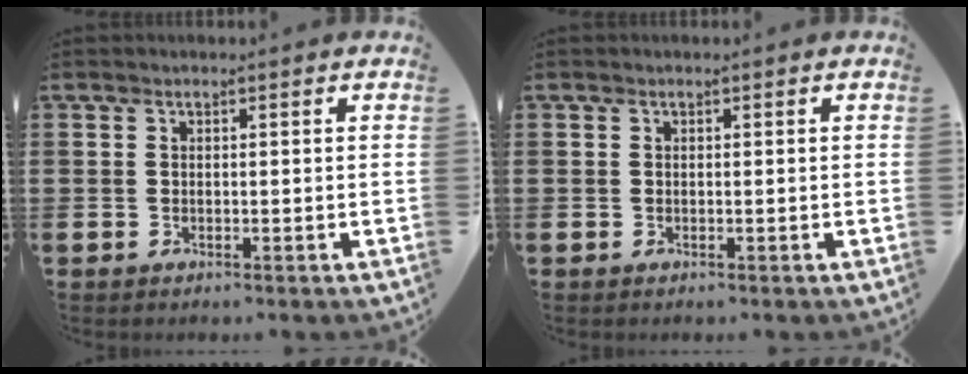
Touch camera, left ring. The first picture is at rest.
{"total": 0.0}